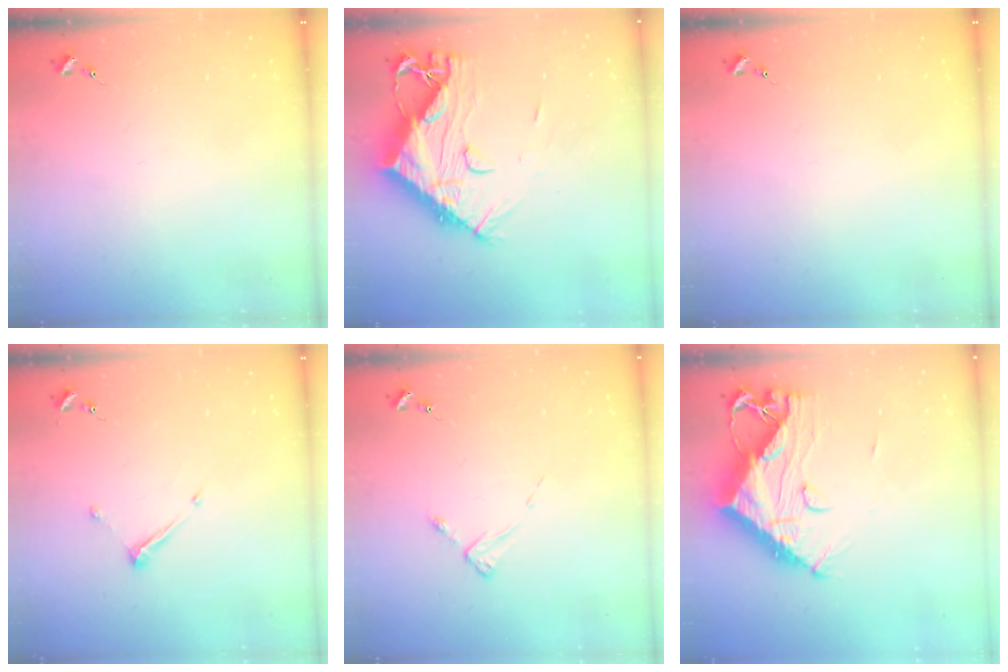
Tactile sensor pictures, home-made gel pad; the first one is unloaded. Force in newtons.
{"total": 18.4, "press": 18.3, "slide": 1.6}
{"total": 0.0}
{"total": 6.7, "press": 6.7, "slide": 0.3}
{"total": 2.5, "press": 2.5, "slide": 0.3}
{"total": 15.8, "press": 15.7, "slide": 1.7}